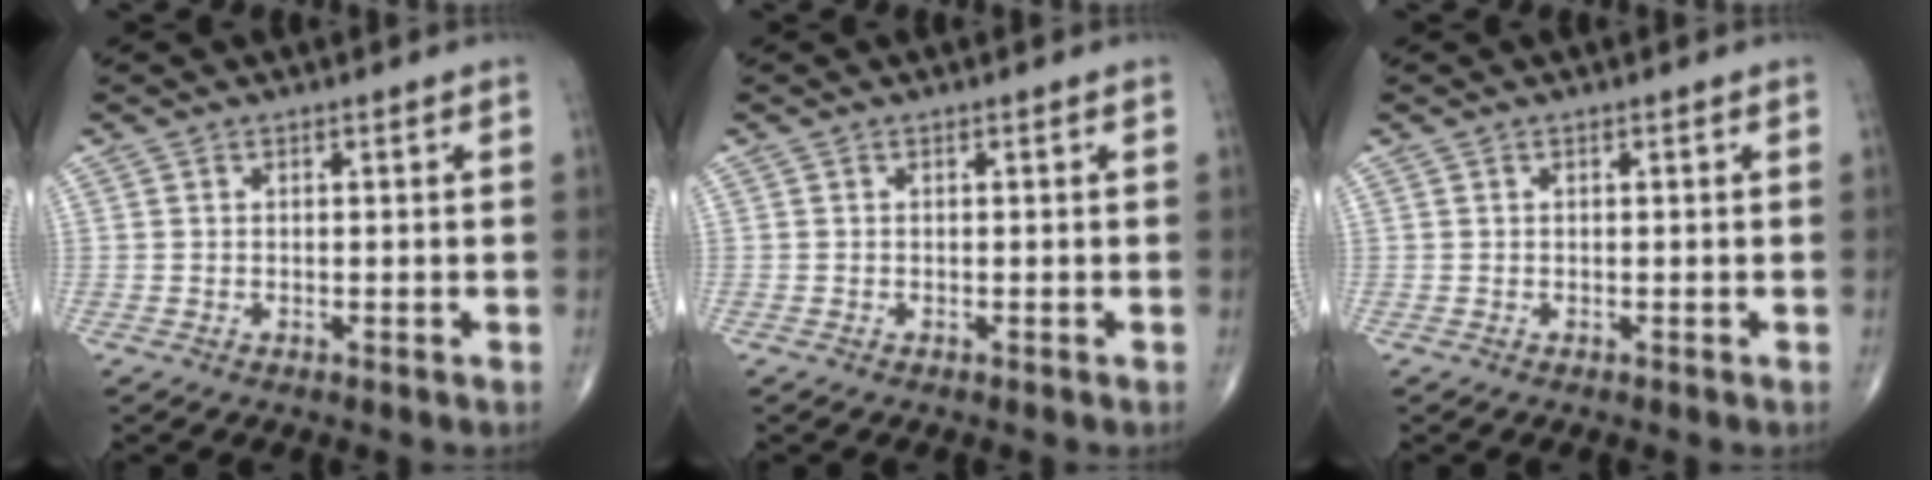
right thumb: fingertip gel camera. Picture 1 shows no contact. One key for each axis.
{"total": 0.0}
{"total": 0.0}